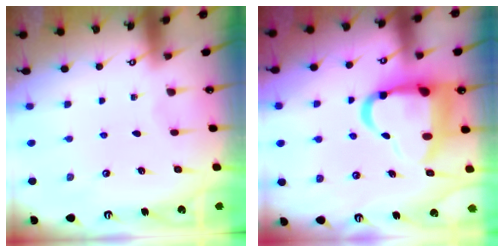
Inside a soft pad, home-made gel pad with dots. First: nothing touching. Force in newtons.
{"total": 16.2, "press": 16.1, "slide": 1.9}